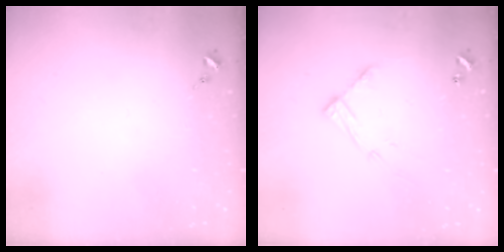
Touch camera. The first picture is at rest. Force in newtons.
{"total": 12.2, "press": 12.1, "slide": 0.9}